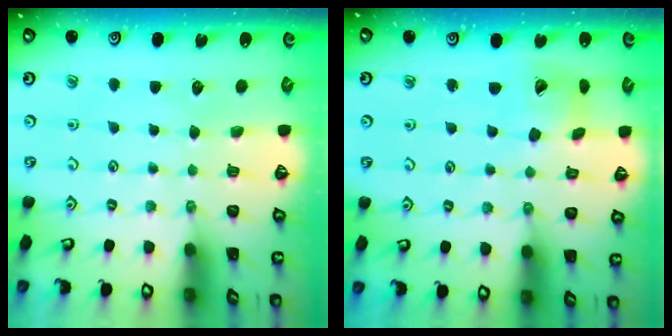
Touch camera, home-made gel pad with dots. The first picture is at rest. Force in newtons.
{"total": 9.5, "press": 9.4, "slide": 1.3}